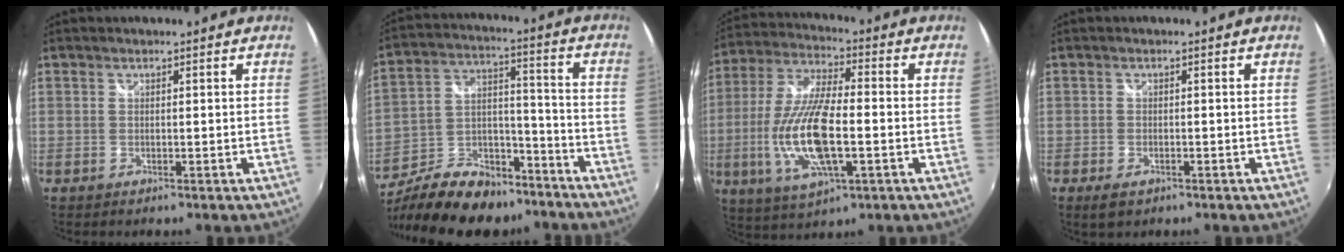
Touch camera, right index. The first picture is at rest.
{"total": 24.0, "force": [-18.0, 10.9, 11.4], "torque": [-0.237, 0.019, -0.275]}
{"total": 16.6, "force": [-3.5, 5.5, 15.2], "torque": [-0.315, -0.012, -0.063]}
{"total": 3.1, "force": [-1.9, 1.7, 1.8], "torque": [-0.038, -0.009, -0.032]}